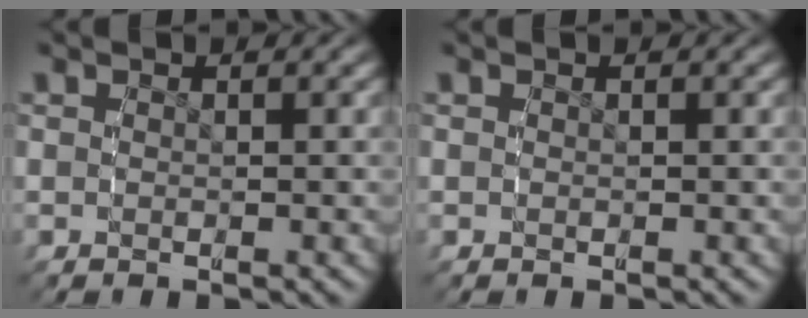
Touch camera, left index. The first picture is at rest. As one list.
[{"total": 0.0}]